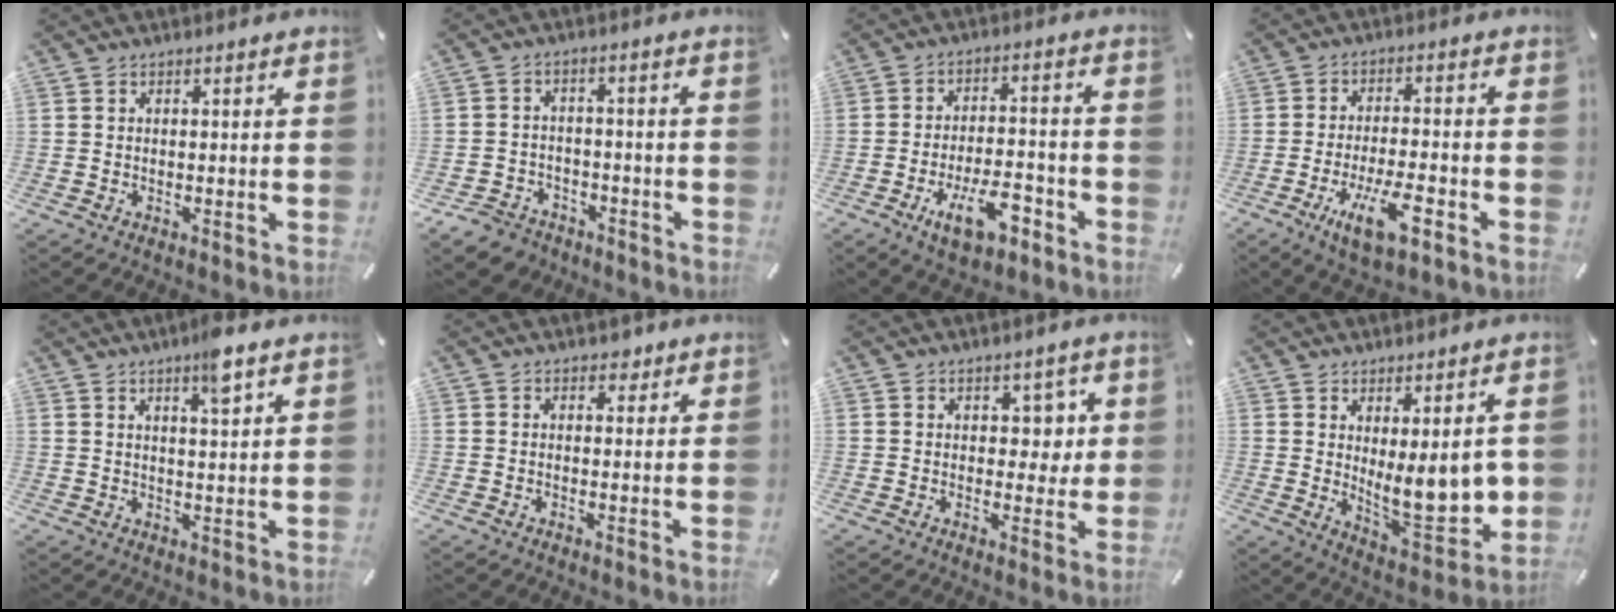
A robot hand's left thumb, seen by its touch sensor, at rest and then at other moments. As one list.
[{"total": 5.6, "force": [-4.0, 3.7, 1.2], "torque": [-0.033, 0.019, -0.080]}, {"total": 11.7, "force": [-6.1, 5.3, 8.5], "torque": [-0.137, 0.027, -0.103]}, {"total": 10.7, "force": [-5.2, 3.0, 8.8], "torque": [-0.165, 0.010, -0.090]}, {"total": 5.9, "force": [4.0, 1.0, 4.2], "torque": [-0.060, -0.019, 0.061]}, {"total": 2.0, "force": [1.1, 1.5, 0.6], "torque": [0.011, -0.004, 0.013]}, {"total": 4.8, "force": [1.7, 4.0, 2.1], "torque": [-0.004, -0.008, 0.022]}, {"total": 14.0, "force": [2.3, 5.5, 12.6], "torque": [-0.179, -0.034, 0.043]}]